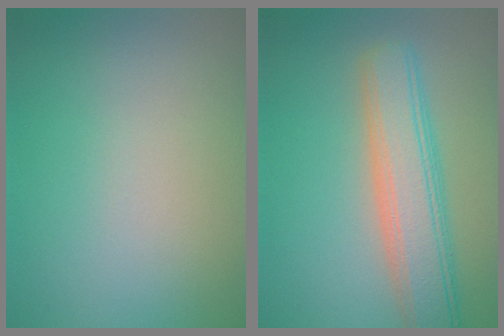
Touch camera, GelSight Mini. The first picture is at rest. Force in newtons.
{"total": 6.4, "press": 6.4, "slide": 0.4}